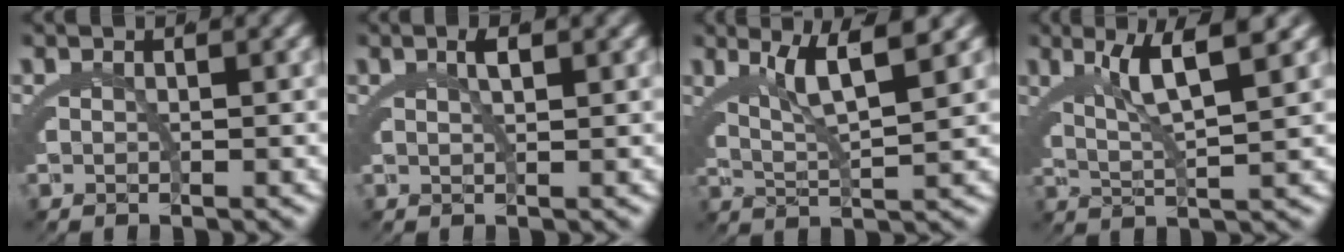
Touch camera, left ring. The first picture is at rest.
{"total": 1.6, "force": [0.9, -0.6, 1.2], "torque": [-0.009, 0.004, 0.017]}
{"total": 4.5, "force": [2.3, 0.6, 3.8], "torque": [-0.064, 0.003, 0.041]}
{"total": 4.7, "force": [2.3, 0.3, 4.1], "torque": [-0.065, 0.005, 0.043]}